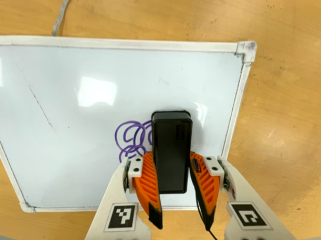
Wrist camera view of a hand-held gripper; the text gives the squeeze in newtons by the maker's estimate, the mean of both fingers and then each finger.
{"total": 9.4, "left": 9.0, "right": 9.9}